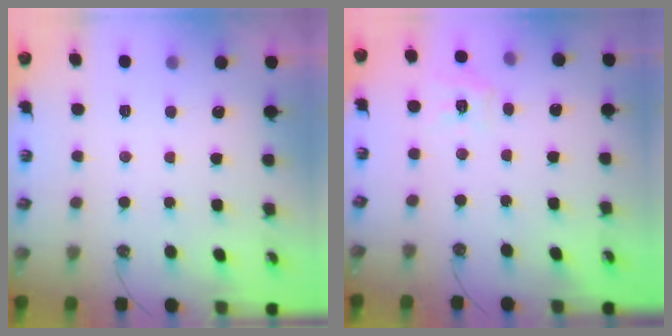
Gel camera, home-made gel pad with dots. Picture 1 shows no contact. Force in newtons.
{"total": 9.5, "press": 9.5, "slide": 1.1}